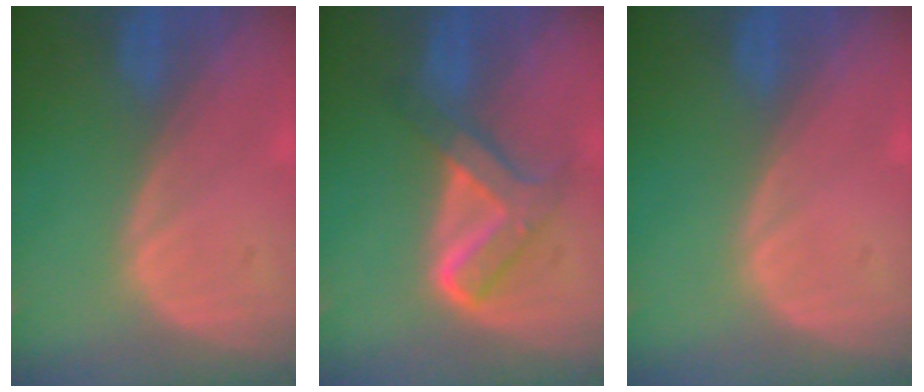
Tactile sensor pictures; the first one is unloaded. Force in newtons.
{"total": 5.9, "press": 5.9, "slide": 0.2}
{"total": 0.0}